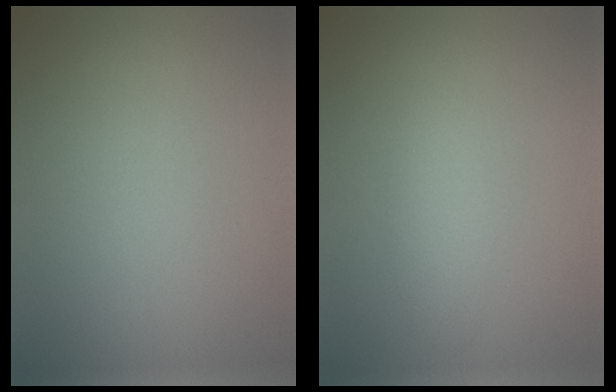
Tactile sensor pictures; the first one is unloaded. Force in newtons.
{"total": 1.6, "press": 1.6, "slide": 0.0}